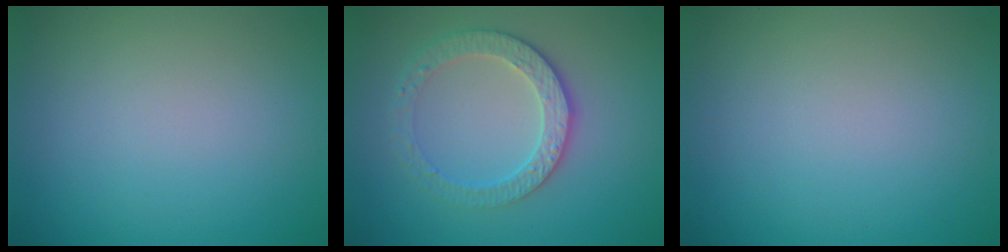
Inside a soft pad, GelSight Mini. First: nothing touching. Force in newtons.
{"total": 3.3, "press": 3.1, "slide": 1.2}
{"total": 0.0}